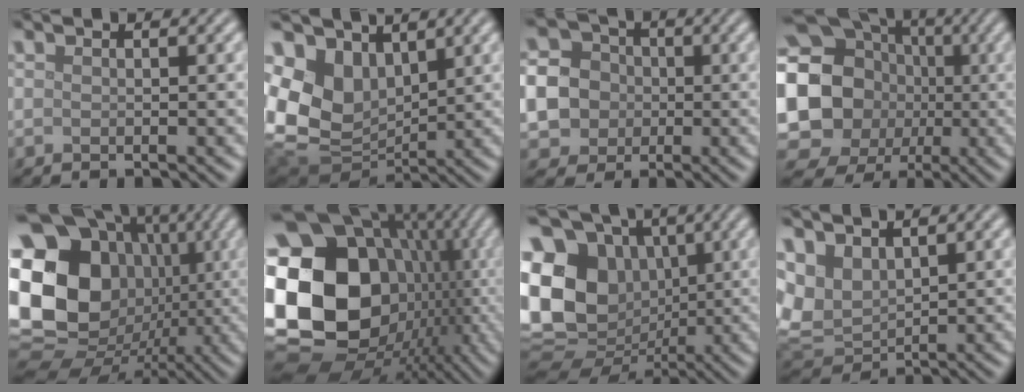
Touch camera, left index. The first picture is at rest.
{"total": 9.7, "force": [2.5, 7.3, 5.8], "torque": [-0.148, -0.012, 0.052]}
{"total": 8.3, "force": [-1.0, 7.7, 2.9], "torque": [-0.075, -0.001, -0.046]}
{"total": 18.5, "force": [-0.1, 17.2, 6.7], "torque": [-0.154, 0.011, -0.038]}
{"total": 22.5, "force": [1.6, 19.3, 11.5], "torque": [-0.235, 0.019, -0.012]}
{"total": 22.6, "force": [-0.6, 18.5, 13.1], "torque": [-0.255, -0.005, -0.025]}
{"total": 15.9, "force": [1.0, 13.0, 9.3], "torque": [-0.195, 0.009, 0.017]}
{"total": 5.1, "force": [2.2, 3.5, 3.0], "torque": [-0.084, 0.000, 0.043]}